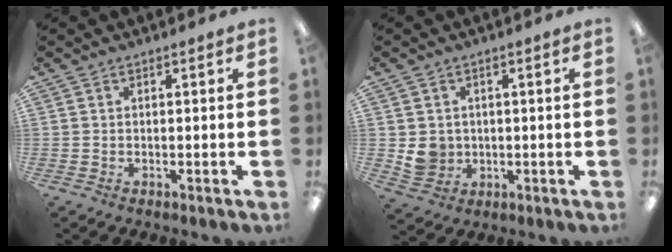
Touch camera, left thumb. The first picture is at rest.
{"total": 5.1, "force": [0.5, 4.9, 1.4], "torque": [-0.026, 0.003, 0.013]}